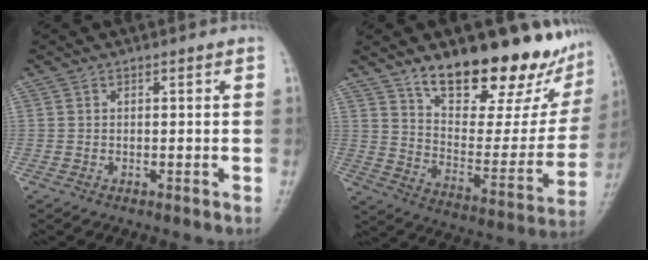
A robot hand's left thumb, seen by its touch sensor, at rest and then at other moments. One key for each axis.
{"total": 24.4, "fx": 16.7, "fy": 9.5, "fz": 15.0, "tx": -0.166, "ty": -0.084, "tz": 0.254}